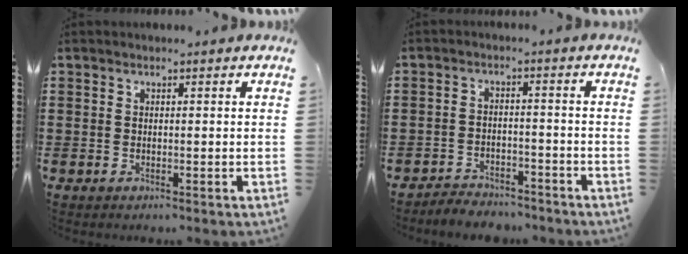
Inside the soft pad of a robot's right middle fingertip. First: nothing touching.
{"total": 3.5, "force": [-3.5, 0.6, -0.1], "torque": [-0.005, 0.003, -0.075]}